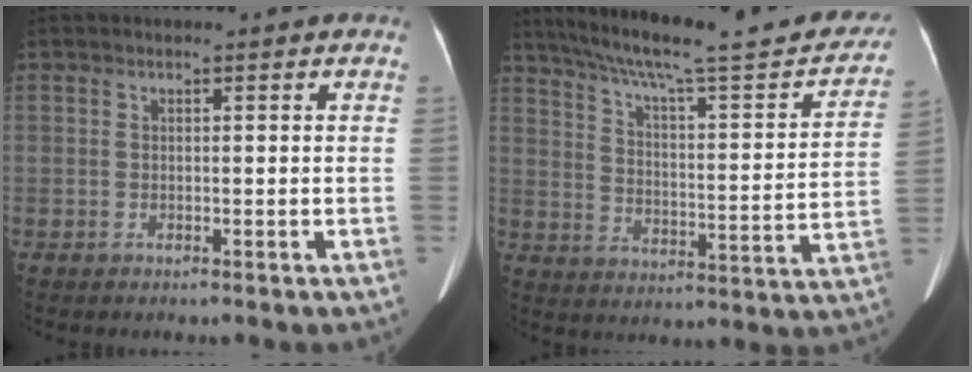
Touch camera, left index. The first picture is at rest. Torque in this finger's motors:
{"motor_torque": [-0.16, -0.86, 0.00, 0.04]}